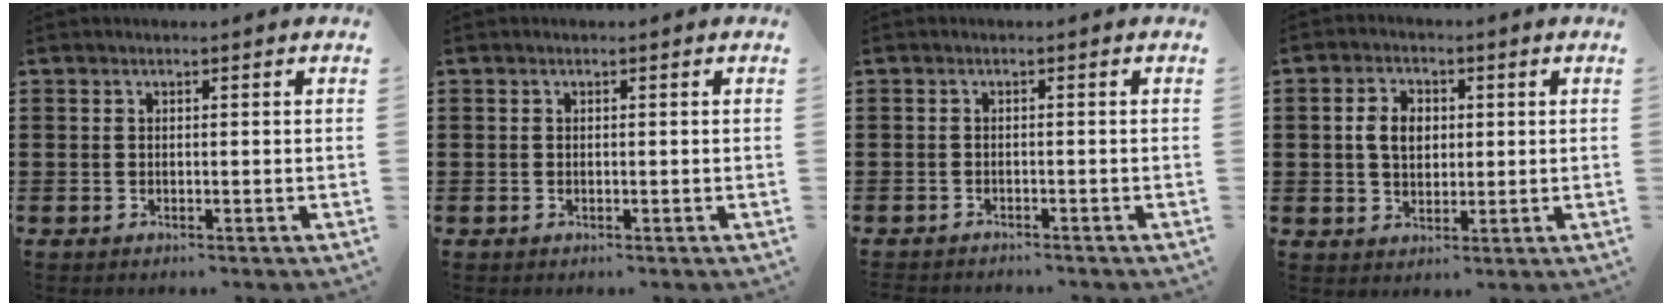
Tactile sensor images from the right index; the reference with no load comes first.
{"total": 0.0}
{"total": 1.1, "force": [-1.1, 0.0, 0.1], "torque": [-0.006, -0.002, -0.022]}
{"total": 4.6, "force": [0.4, 3.2, 3.2], "torque": [-0.078, 0.010, 0.002]}